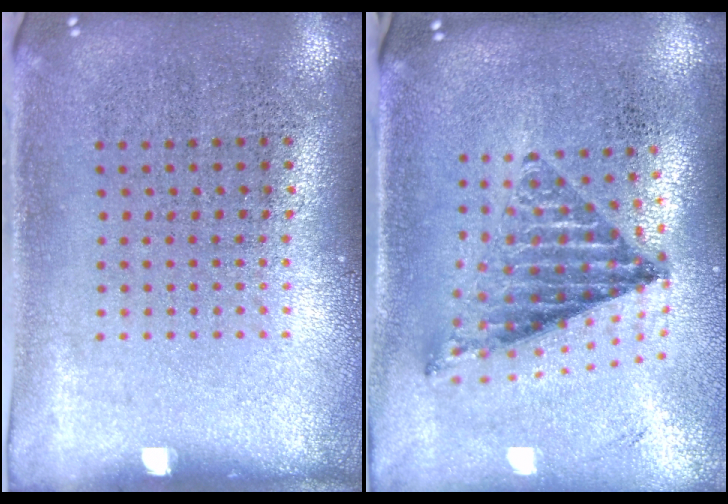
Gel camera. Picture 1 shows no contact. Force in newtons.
{"total": 1.1, "press": 1.0, "slide": 0.5}